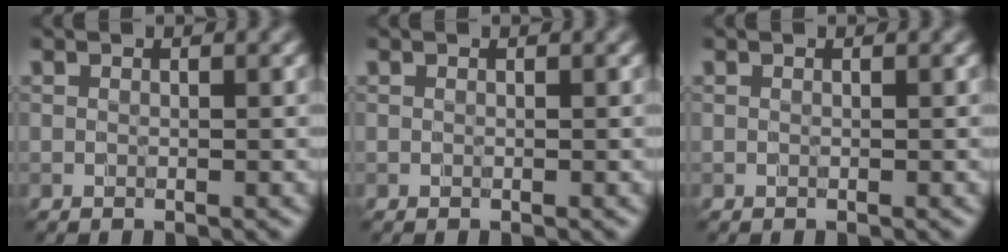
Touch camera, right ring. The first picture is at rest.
{"total": 0.0}
{"total": 0.0}